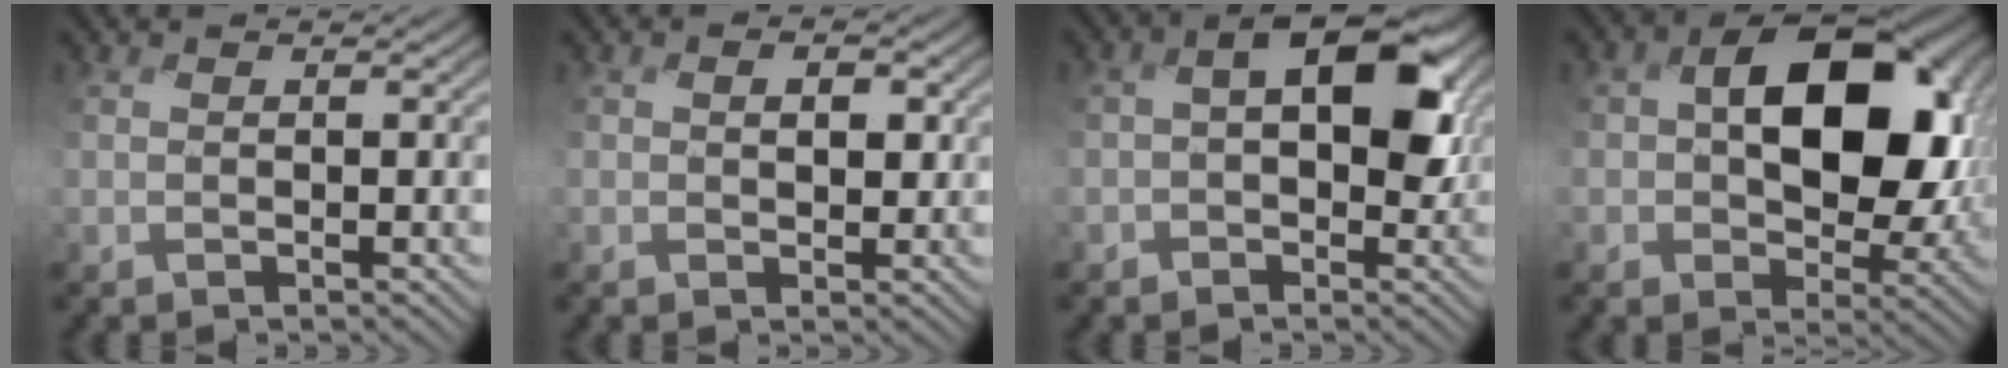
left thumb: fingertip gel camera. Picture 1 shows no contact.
{"total": 2.4, "force": [0.4, 1.6, 1.7], "torque": [-0.026, 0.000, 0.006]}
{"total": 9.1, "force": [1.3, 5.6, 7.1], "torque": [-0.117, 0.001, 0.015]}
{"total": 14.7, "force": [1.8, 9.7, 10.9], "torque": [-0.151, -0.007, 0.036]}